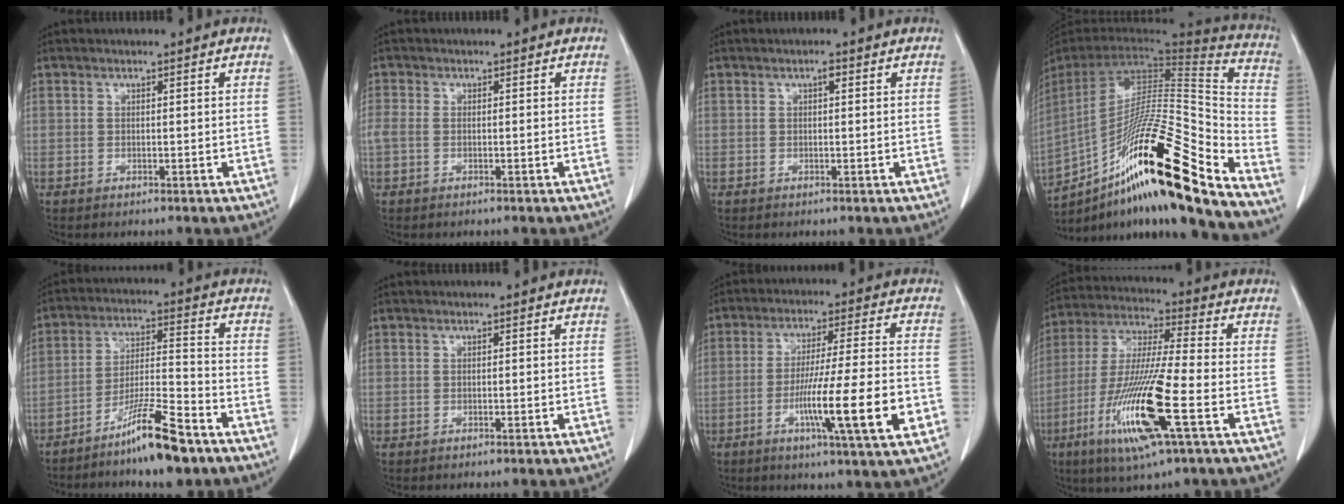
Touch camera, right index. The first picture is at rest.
{"total": 2.4, "force": [-0.5, 1.6, 1.8], "torque": [-0.056, 0.010, -0.007]}
{"total": 0.9, "force": [0.3, 0.3, 0.8], "torque": [-0.015, 0.003, 0.004]}
{"total": 30.0, "force": [-18.7, 2.3, 23.3], "torque": [-0.374, -0.017, -0.320]}
{"total": 10.6, "force": [-7.6, 0.6, 7.3], "torque": [-0.134, -0.012, -0.136]}
{"total": 0.0}
{"total": 14.8, "force": [-4.8, -0.1, 14.0], "torque": [-0.235, -0.014, -0.078]}
{"total": 16.7, "force": [-6.2, 0.7, 15.5], "torque": [-0.319, -0.021, -0.116]}